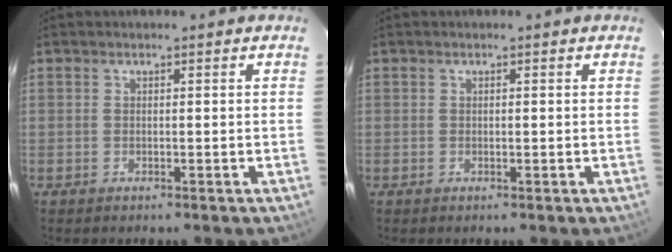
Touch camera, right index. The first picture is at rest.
{"total": 0.0}